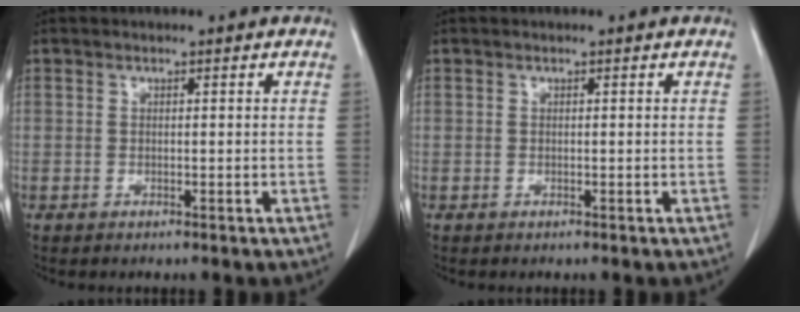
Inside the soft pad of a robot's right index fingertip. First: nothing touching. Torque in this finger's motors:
{"motor_torque": [0.00, 0.00, 0.00, 0.00]}